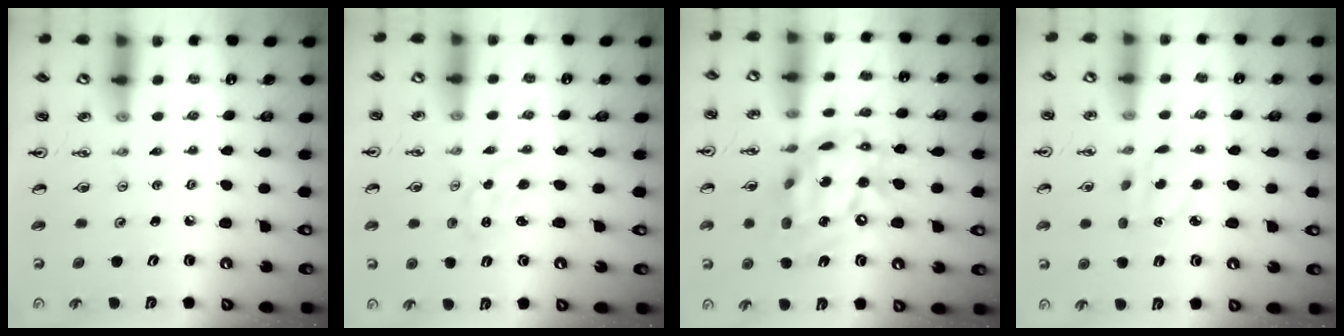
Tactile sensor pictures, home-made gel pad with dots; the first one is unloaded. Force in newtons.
{"total": 0.8, "press": 0.7, "slide": 0.2}
{"total": 18.7, "press": 18.6, "slide": 1.9}
{"total": 3.6, "press": 3.5, "slide": 0.7}